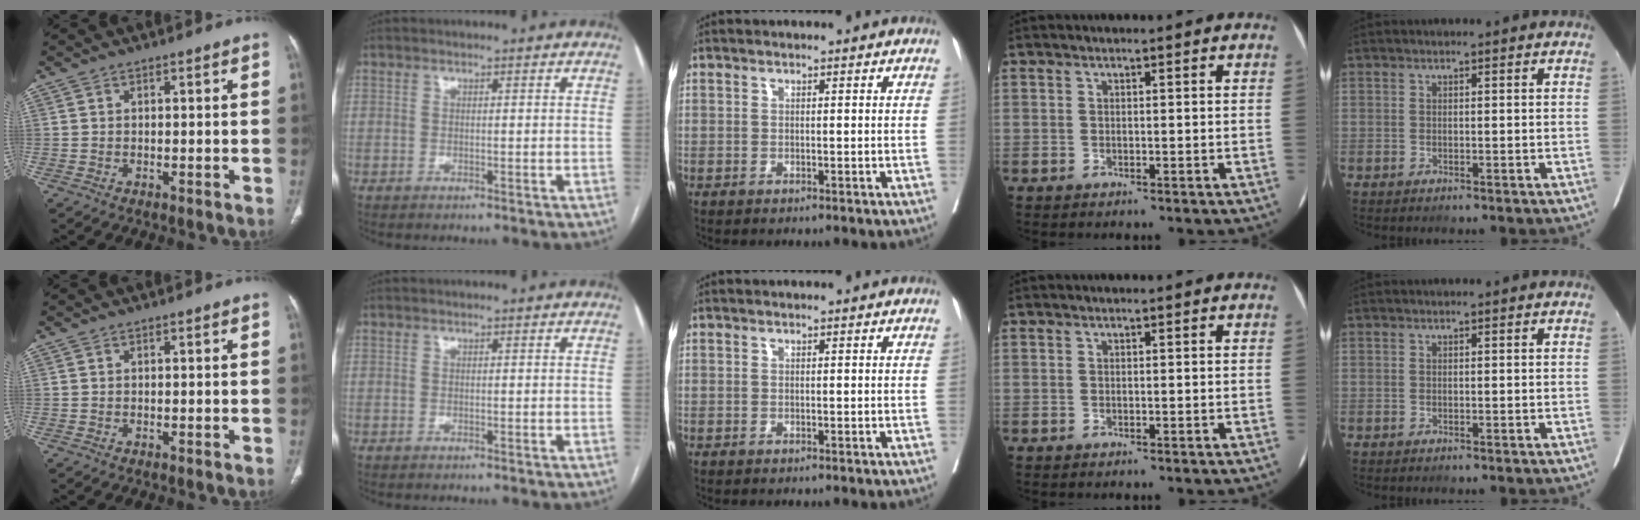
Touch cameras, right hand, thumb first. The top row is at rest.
{}